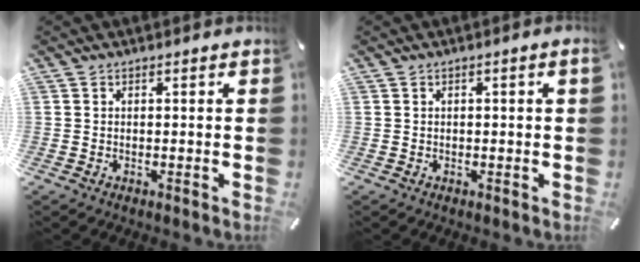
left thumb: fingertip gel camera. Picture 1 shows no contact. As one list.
[{"total": 1.1, "force": [0.0, 0.0, 1.1], "torque": [-0.018, -0.002, 0.000]}]